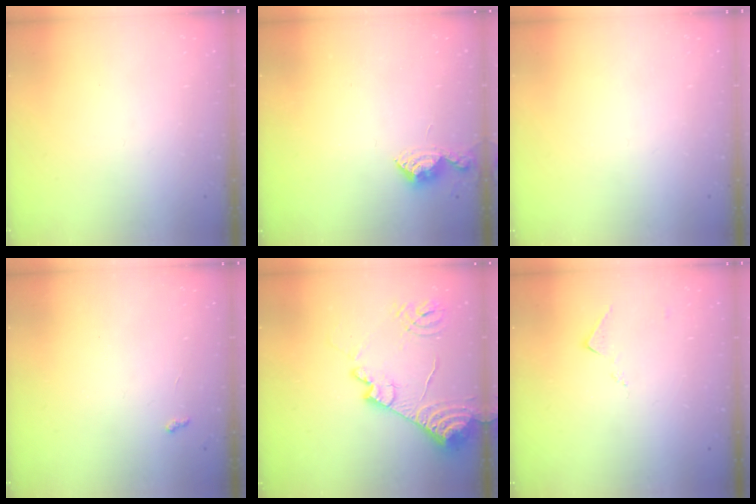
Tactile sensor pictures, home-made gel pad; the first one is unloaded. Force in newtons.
{"total": 5.8, "press": 5.7, "slide": 0.8}
{"total": 0.0}
{"total": 3.1, "press": 3.0, "slide": 0.4}
{"total": 15.7, "press": 15.6, "slide": 1.8}
{"total": 6.8, "press": 6.8, "slide": 0.8}